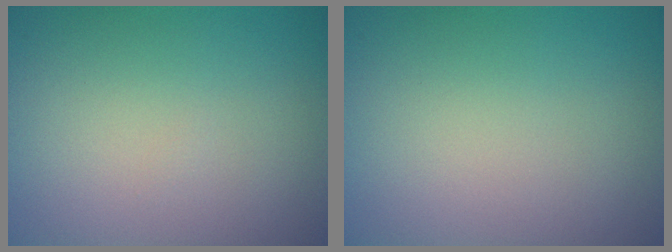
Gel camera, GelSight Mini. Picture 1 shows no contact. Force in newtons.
{"total": 0.0}